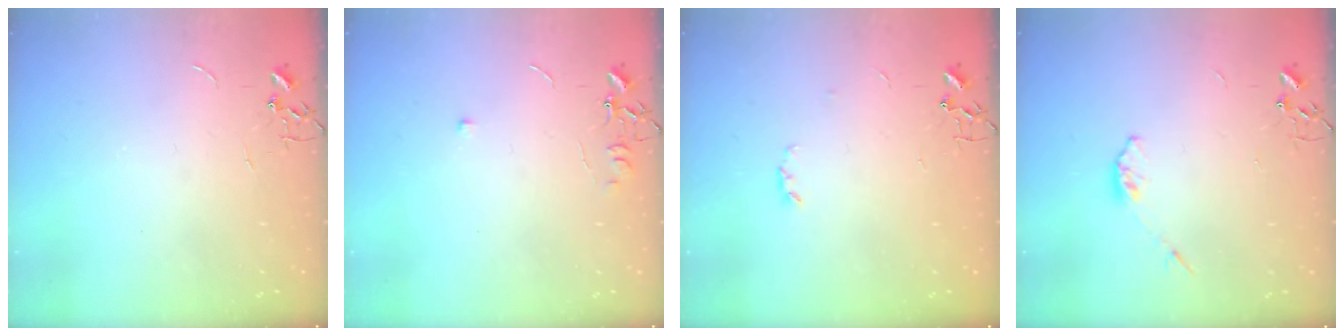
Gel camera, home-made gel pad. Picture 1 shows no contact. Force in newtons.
{"total": 4.5, "press": 4.5, "slide": 0.6}
{"total": 2.9, "press": 2.8, "slide": 0.5}
{"total": 3.1, "press": 3.1, "slide": 0.5}